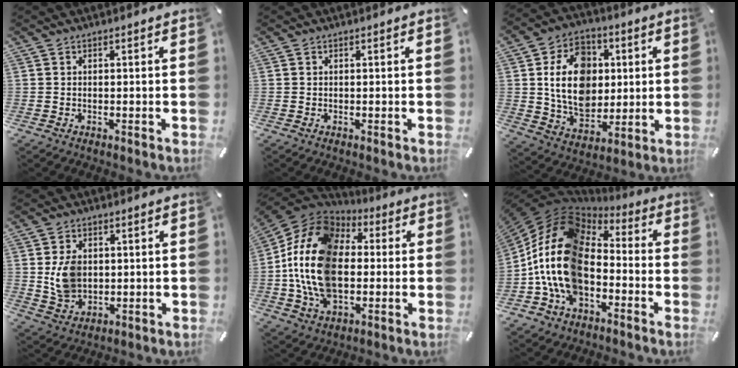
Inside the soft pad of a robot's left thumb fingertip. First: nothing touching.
{"total": 0.0}
{"total": 16.1, "force": [2.2, 12.7, 9.6], "torque": [-0.180, 0.014, 0.041]}
{"total": 7.7, "force": [1.2, 6.2, 4.5], "torque": [-0.085, -0.003, 0.020]}
{"total": 21.1, "force": [-2.0, 15.1, 14.7], "torque": [-0.324, 0.019, -0.042]}
{"total": 19.2, "force": [-4.5, 13.5, 12.8], "torque": [-0.285, 0.021, -0.083]}